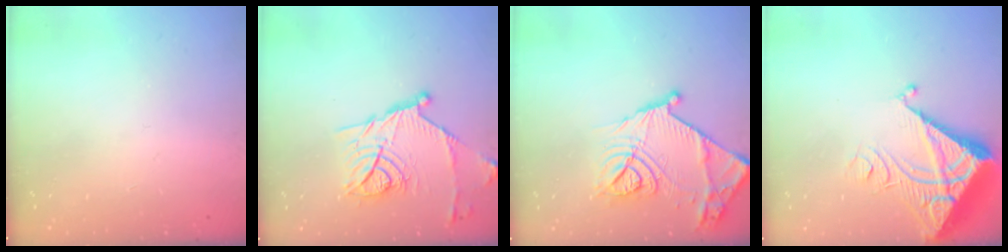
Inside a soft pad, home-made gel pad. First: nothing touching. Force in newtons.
{"total": 15.9, "press": 15.9, "slide": 0.3}
{"total": 19.0, "press": 19.0, "slide": 0.7}
{"total": 7.4, "press": 7.3, "slide": 0.8}